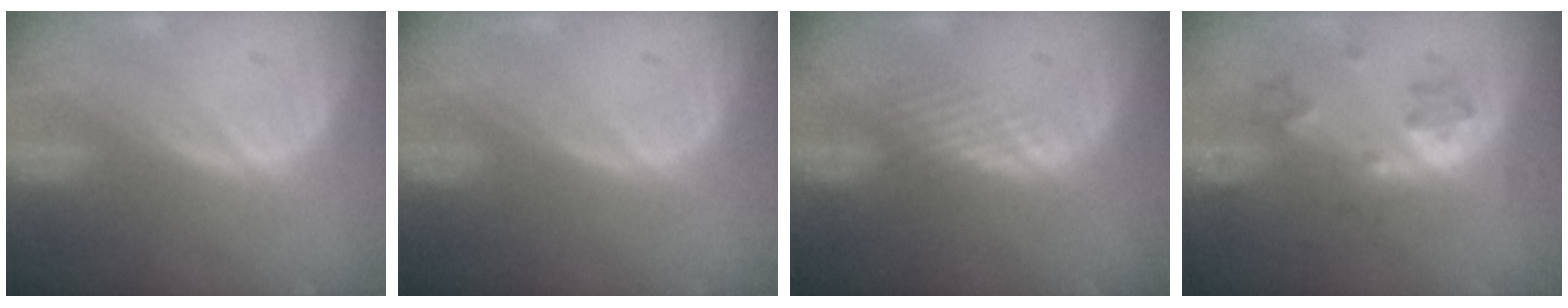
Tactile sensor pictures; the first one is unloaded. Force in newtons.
{"total": 0.0}
{"total": 1.8, "press": 1.8, "slide": 0.2}
{"total": 5.3, "press": 5.2, "slide": 1.2}